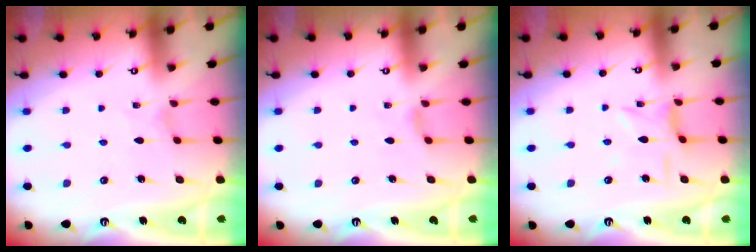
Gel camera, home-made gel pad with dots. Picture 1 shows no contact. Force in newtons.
{"total": 2.4, "press": 2.3, "slide": 0.5}
{"total": 1.6, "press": 1.6, "slide": 0.5}